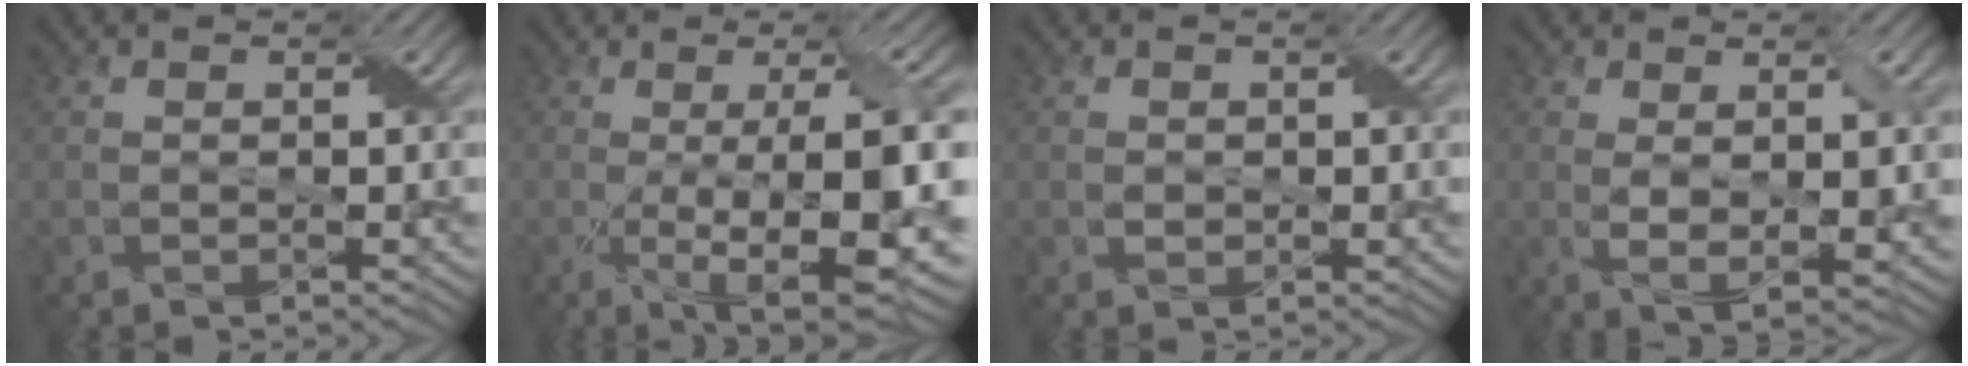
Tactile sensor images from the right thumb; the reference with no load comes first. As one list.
[{"total": 14.2, "force": [-2.7, 3.5, 13.5], "torque": [-0.192, -0.002, -0.028]}, {"total": 0.8, "force": [0.1, 0.7, 0.4], "torque": [-0.014, -0.003, 0.003]}, {"total": 4.8, "force": [0.9, 1.4, 4.5], "torque": [-0.090, -0.008, 0.022]}]